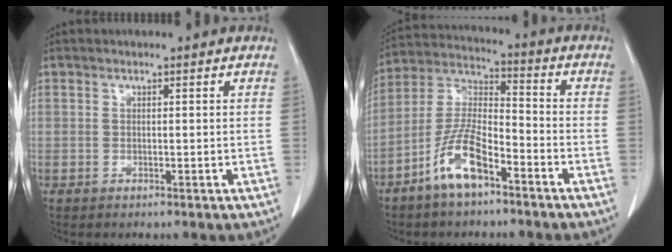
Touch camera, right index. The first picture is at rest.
{"total": 10.4, "force": [-6.1, 2.9, 7.9], "torque": [-0.171, 0.002, -0.120]}